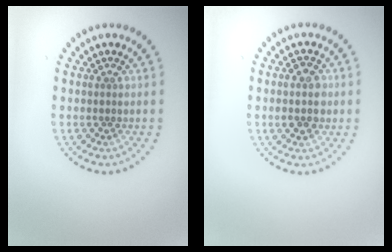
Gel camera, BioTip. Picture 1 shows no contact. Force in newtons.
{"total": 2.7, "press": 2.7, "slide": 0.1}